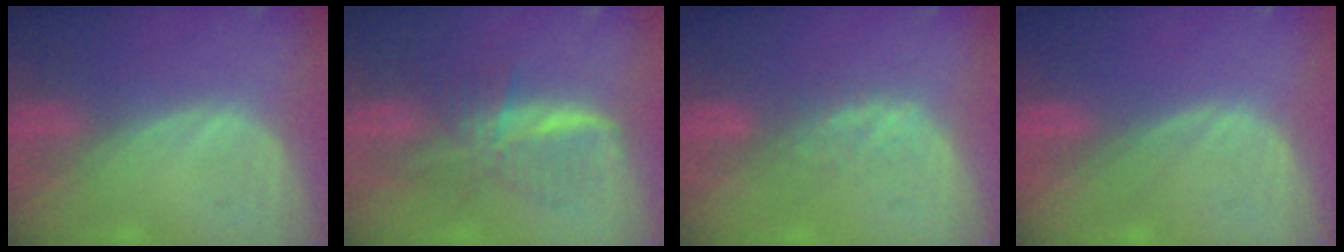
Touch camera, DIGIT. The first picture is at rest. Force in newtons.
{"total": 6.1, "press": 6.1, "slide": 0.1}
{"total": 2.3, "press": 2.3, "slide": 0.5}
{"total": 0.0}